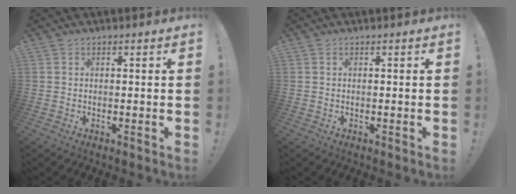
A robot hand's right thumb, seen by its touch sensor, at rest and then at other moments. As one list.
[{"total": 0.0}]